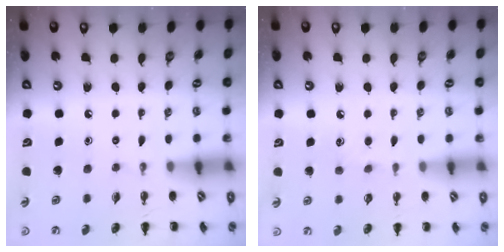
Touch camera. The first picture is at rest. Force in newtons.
{"total": 4.4, "press": 4.2, "slide": 1.5}